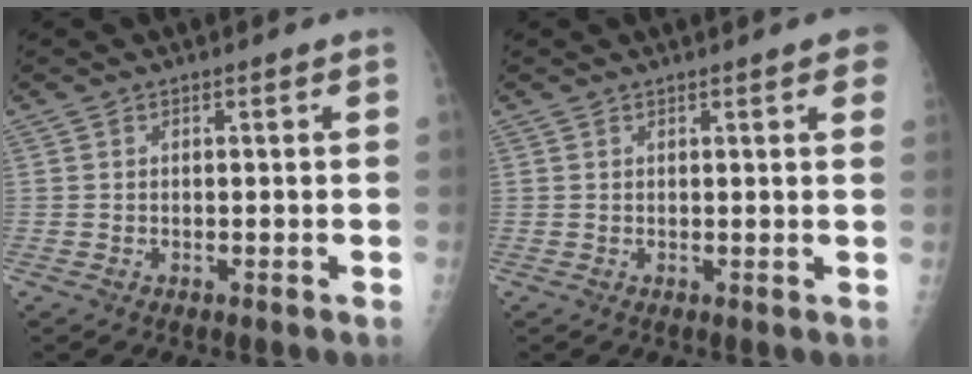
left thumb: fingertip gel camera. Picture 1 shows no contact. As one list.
[{"total": 4.6, "force": [2.7, 0.9, 3.6], "torque": [-0.030, 0.003, 0.026]}]